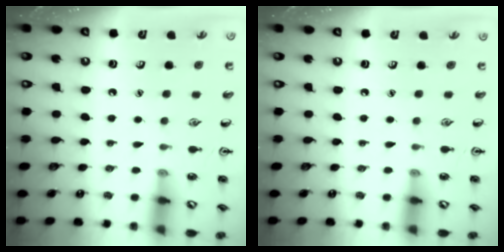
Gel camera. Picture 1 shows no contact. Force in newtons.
{"total": 0.0}